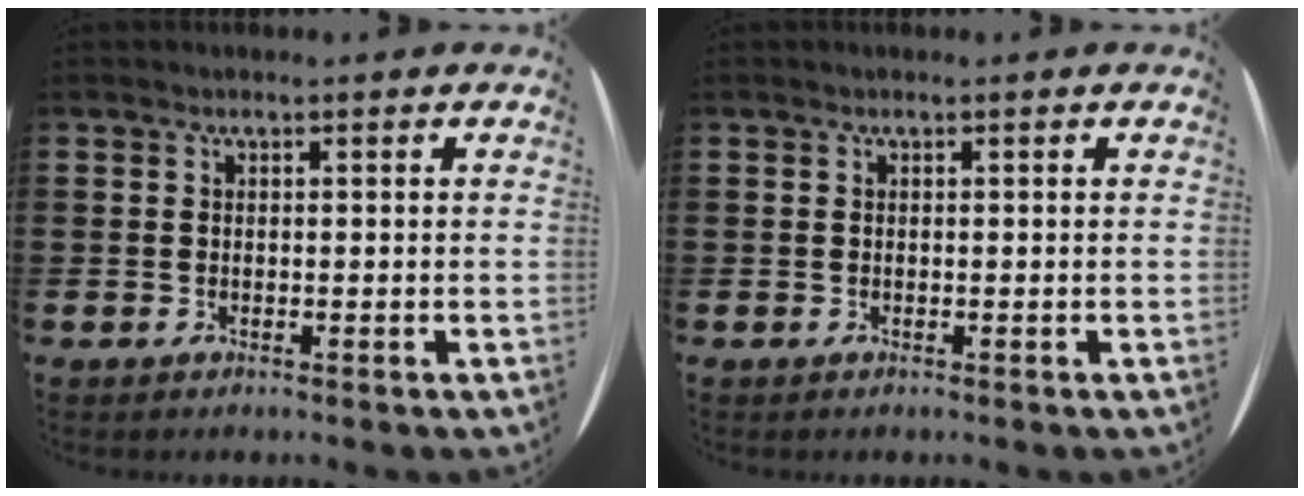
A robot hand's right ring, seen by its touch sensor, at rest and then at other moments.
{"total": 0.0}